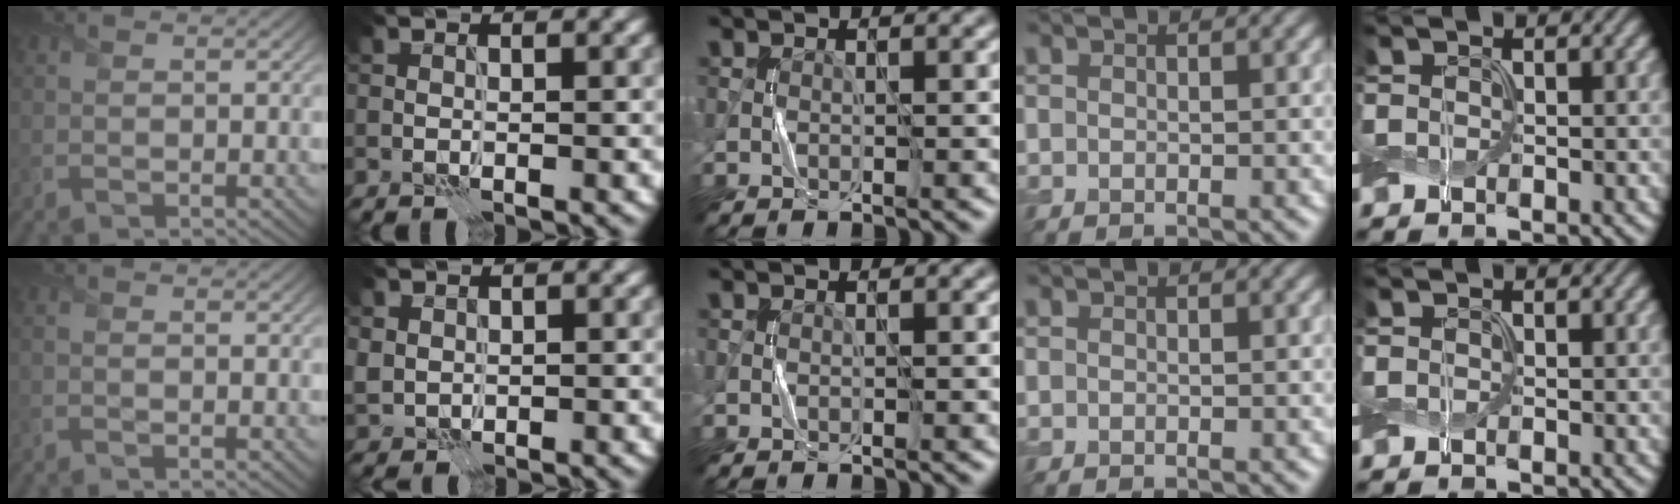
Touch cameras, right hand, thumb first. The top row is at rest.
{"thumb": {"total": 0.5, "force": [-0.3, 0.1, 0.4], "torque": [-0.010, 0.000, -0.007]}, "index": {"total": 1.6, "force": [0.7, 1.4, 0.4], "torque": [-0.014, -0.003, 0.016]}}